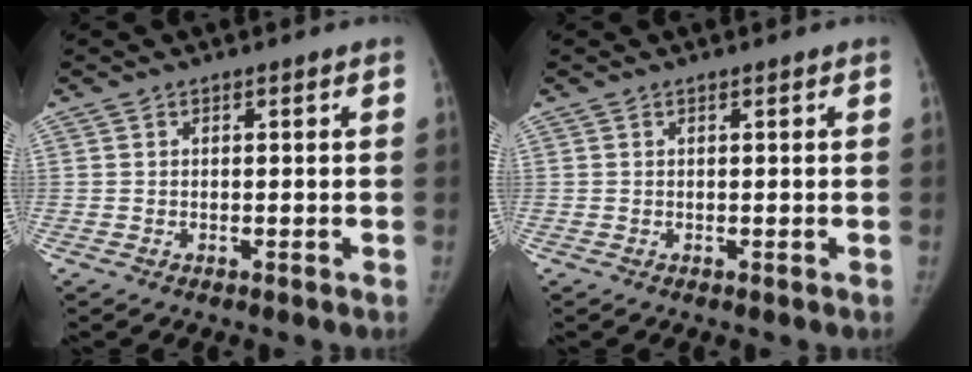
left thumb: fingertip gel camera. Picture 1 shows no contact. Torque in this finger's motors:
{"motor_torque": [0.06, -0.01, 0.28, 0.60, 0.02]}